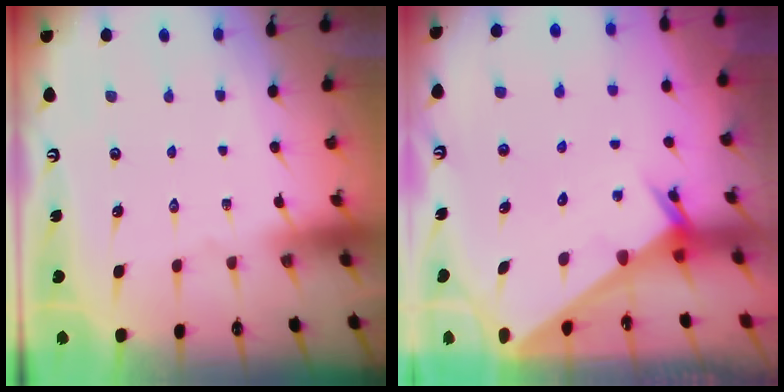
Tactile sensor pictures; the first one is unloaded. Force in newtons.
{"total": 1.9, "press": 1.9, "slide": 0.2}